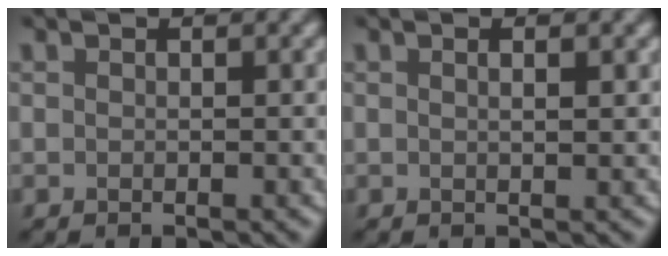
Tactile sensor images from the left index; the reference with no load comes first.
{"total": 1.5, "force": [0.5, 0.4, 1.3], "torque": [-0.013, 0.002, 0.004]}